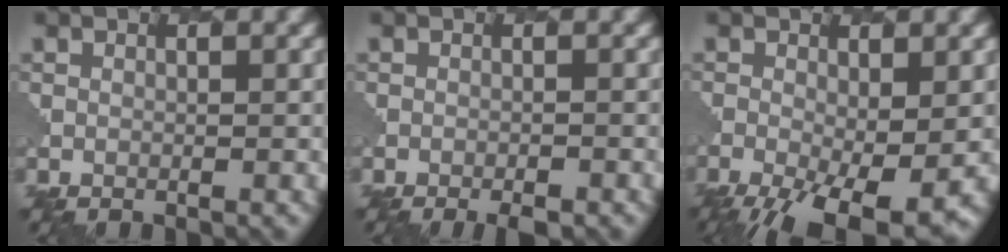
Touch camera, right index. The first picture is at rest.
{"total": 1.9, "force": [-1.6, 0.4, 1.1], "torque": [-0.015, 0.005, -0.024]}
{"total": 7.6, "force": [-3.2, 2.7, 6.3], "torque": [-0.119, -0.019, -0.049]}